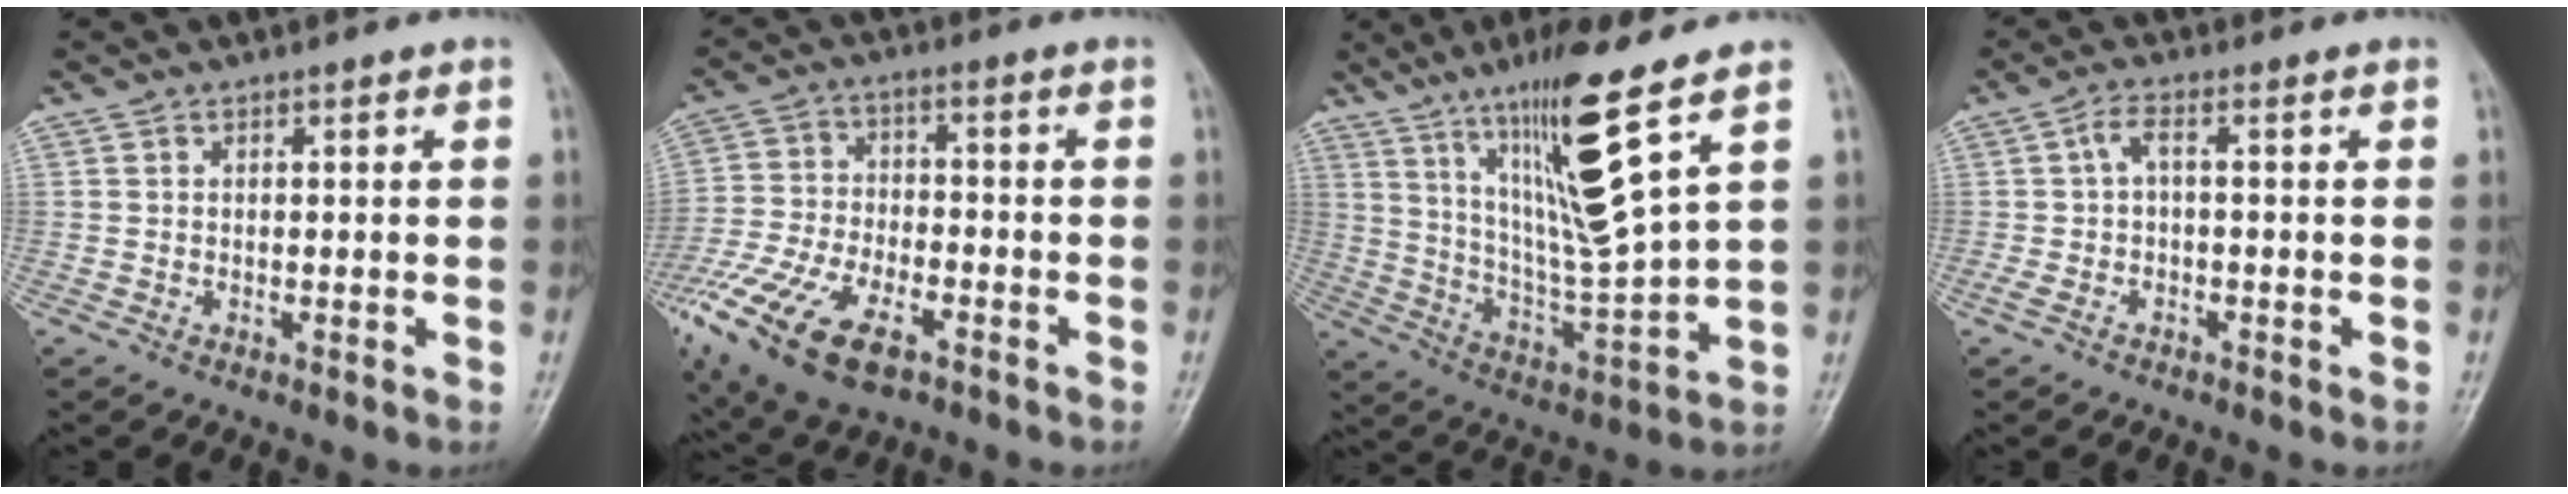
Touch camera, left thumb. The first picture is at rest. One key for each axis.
{"total": 17.9, "fx": -9.5, "fy": 8.2, "fz": 12.8, "tx": -0.283, "ty": 0.003, "tz": -0.174}
{"total": 17.0, "fx": 9.1, "fy": 0.9, "fz": 14.4, "tx": -0.256, "ty": -0.062, "tz": 0.172}
{"total": 3.5, "fx": -0.3, "fy": 0.8, "fz": 3.4, "tx": -0.089, "ty": 0.016, "tz": -0.006}